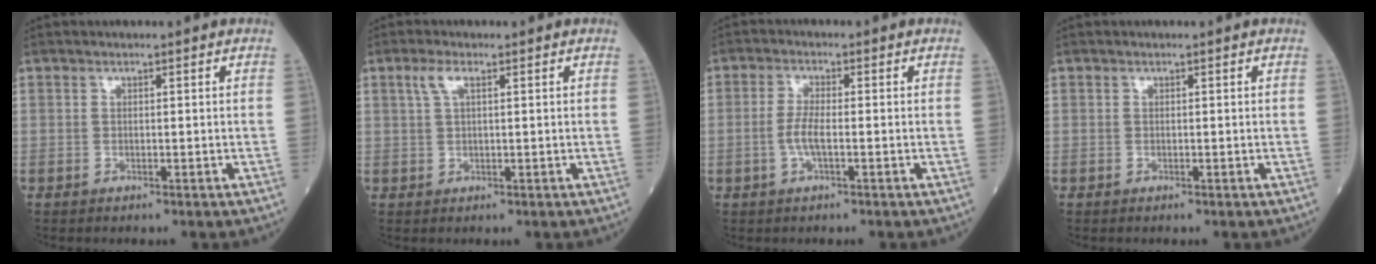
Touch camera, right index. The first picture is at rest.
{"total": 2.5, "force": [1.2, 0.7, 2.1], "torque": [-0.053, 0.013, 0.026]}
{"total": 3.3, "force": [-0.9, 0.5, 3.1], "torque": [-0.071, -0.001, -0.020]}
{"total": 0.0}